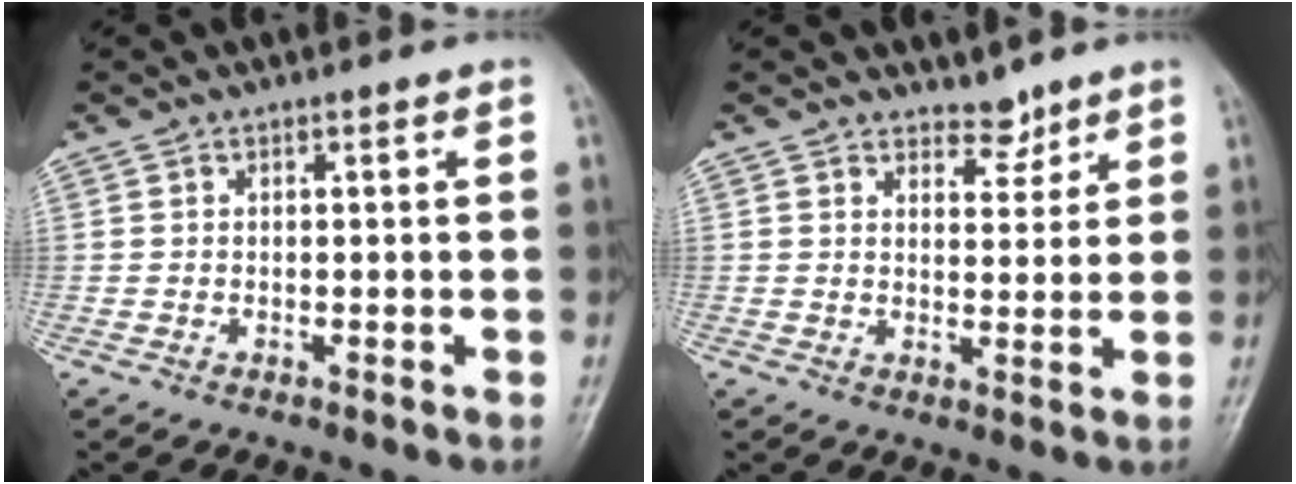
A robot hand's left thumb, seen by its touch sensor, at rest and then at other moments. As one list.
[{"total": 3.5, "force": [3.0, 1.7, 0.6], "torque": [0.015, -0.023, 0.047]}]